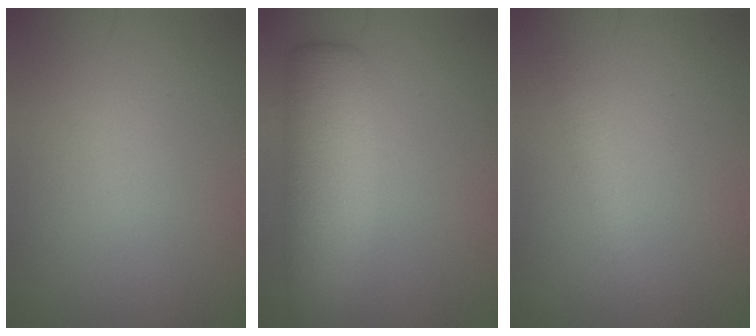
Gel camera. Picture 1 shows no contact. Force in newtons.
{"total": 7.3, "press": 7.3, "slide": 0.4}
{"total": 1.3, "press": 1.3, "slide": 0.0}